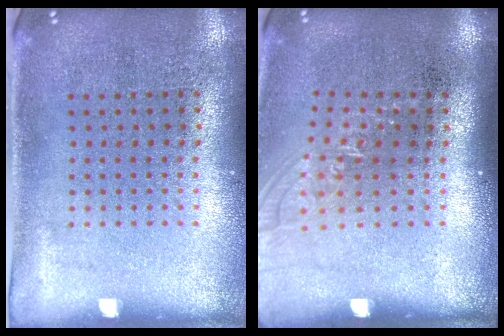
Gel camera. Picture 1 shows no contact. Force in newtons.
{"total": 1.1, "press": 1.0, "slide": 0.6}